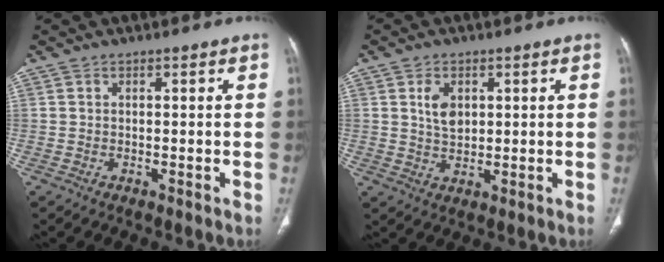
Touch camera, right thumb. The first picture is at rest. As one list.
[{"total": 4.6, "force": [1.4, 3.1, 3.1], "torque": [-0.045, -0.008, 0.029]}]